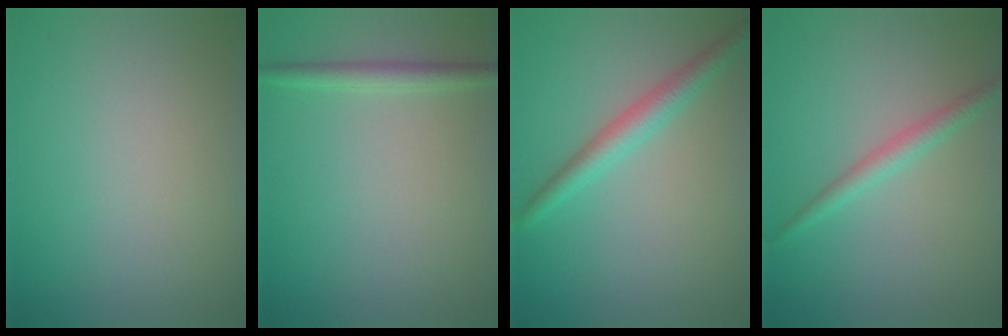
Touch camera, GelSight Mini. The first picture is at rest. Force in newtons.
{"total": 1.7, "press": 1.7, "slide": 0.0}
{"total": 2.8, "press": 2.8, "slide": 0.0}
{"total": 2.0, "press": 2.0, "slide": 0.1}